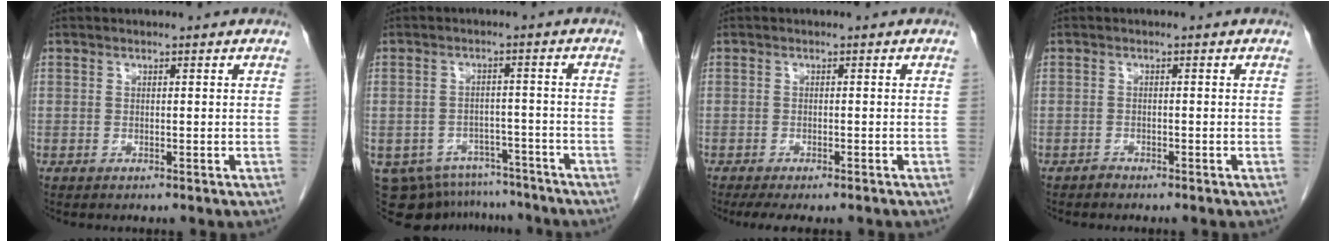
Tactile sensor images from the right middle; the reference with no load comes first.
{"total": 12.0, "force": [-10.6, 5.2, 1.9], "torque": [-0.033, 0.015, -0.135]}
{"total": 6.5, "force": [-5.2, 1.8, 3.4], "torque": [-0.043, -0.008, -0.076]}
{"total": 0.6, "force": [-0.6, 0.2, 0.0], "torque": [0.000, 0.000, -0.012]}